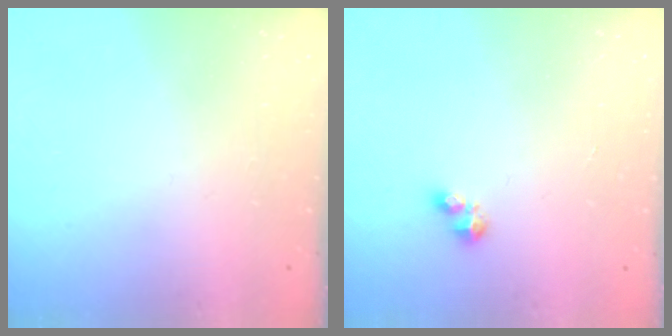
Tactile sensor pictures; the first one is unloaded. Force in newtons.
{"total": 2.8, "press": 2.8, "slide": 0.4}